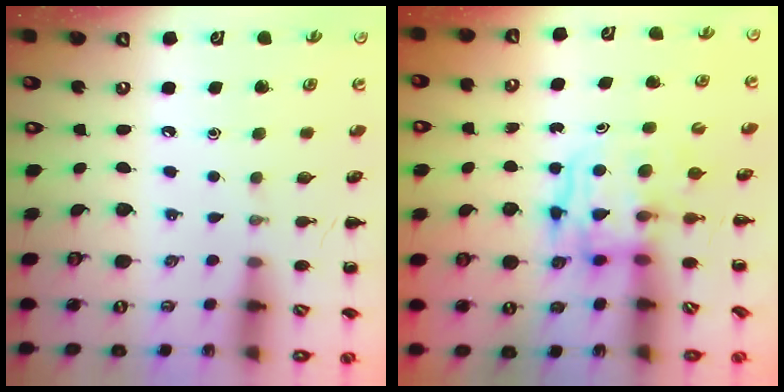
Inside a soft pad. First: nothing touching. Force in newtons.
{"total": 3.6, "press": 3.6, "slide": 0.4}